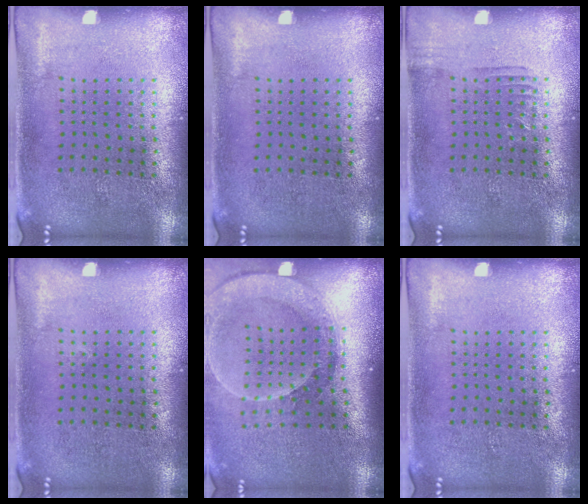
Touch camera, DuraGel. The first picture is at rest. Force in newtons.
{"total": 0.0}
{"total": 0.8, "press": 0.8, "slide": 0.2}
{"total": 0.0}
{"total": 2.6, "press": 2.0, "slide": 1.7}
{"total": 0.0}